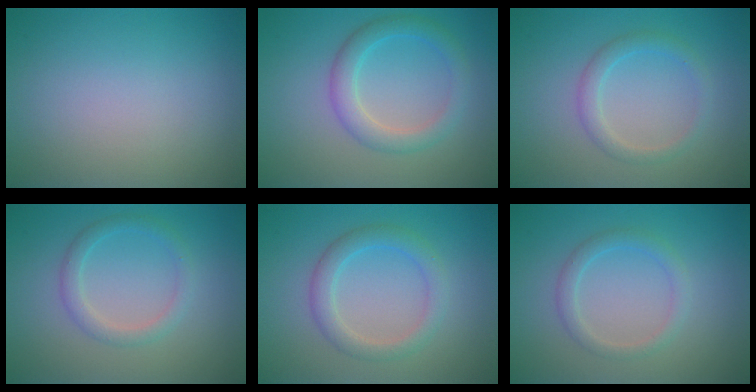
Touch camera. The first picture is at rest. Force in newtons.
{"total": 3.2, "press": 3.2, "slide": 0.2}
{"total": 2.0, "press": 2.0, "slide": 0.1}
{"total": 2.0, "press": 2.0, "slide": 0.1}
{"total": 2.9, "press": 2.9, "slide": 0.3}
{"total": 1.9, "press": 1.9, "slide": 0.2}